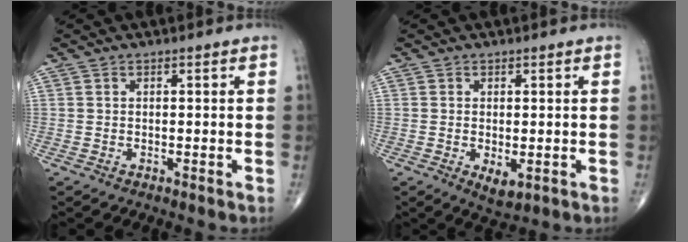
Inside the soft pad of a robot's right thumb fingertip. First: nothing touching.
{"total": 3.4, "force": [-0.8, 1.7, 2.9], "torque": [-0.044, -0.010, -0.006]}